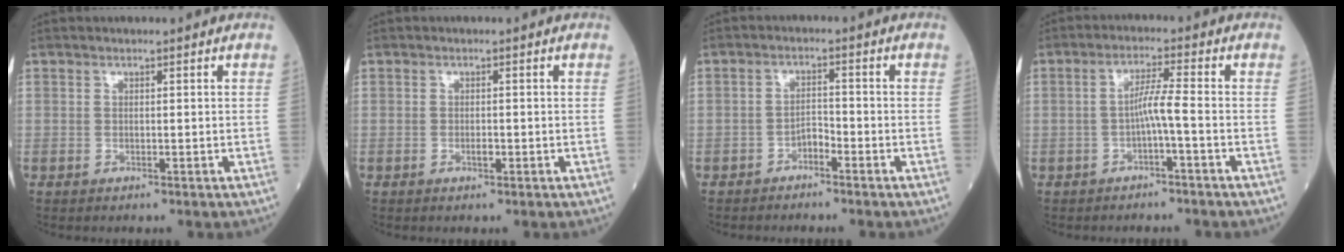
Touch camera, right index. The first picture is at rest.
{"total": 1.4, "force": [-0.5, 0.7, 1.1], "torque": [-0.024, 0.000, -0.006]}
{"total": 2.9, "force": [-2.1, 1.4, 1.5], "torque": [-0.036, 0.005, -0.037]}
{"total": 4.2, "force": [-1.2, 0.1, 4.0], "torque": [-0.082, 0.010, -0.019]}